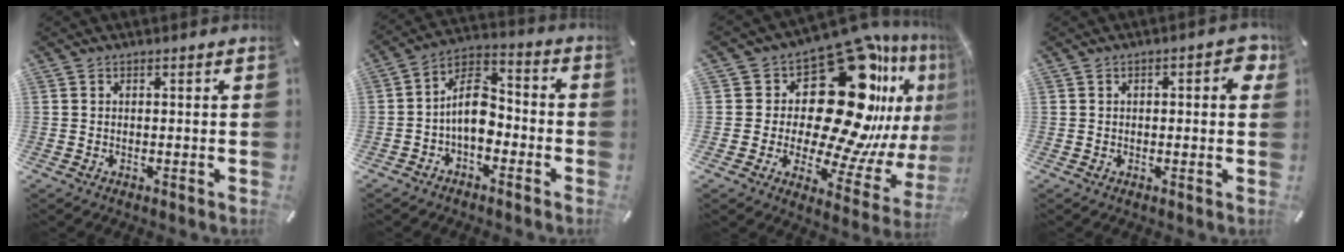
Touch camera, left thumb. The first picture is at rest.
{"total": 10.8, "force": [-2.8, 6.9, 7.9], "torque": [-0.156, 0.019, -0.047]}
{"total": 28.5, "force": [12.3, 15.6, 20.5], "torque": [-0.287, -0.134, 0.226]}
{"total": 4.7, "force": [0.6, 2.2, 4.1], "torque": [-0.044, 0.001, 0.002]}